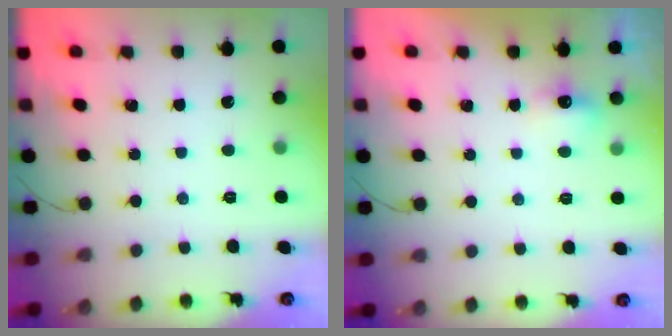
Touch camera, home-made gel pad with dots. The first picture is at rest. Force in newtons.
{"total": 4.7, "press": 4.4, "slide": 1.6}